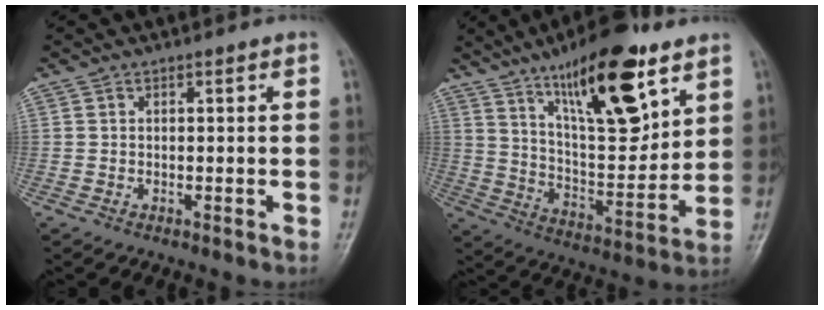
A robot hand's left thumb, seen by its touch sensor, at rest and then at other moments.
{"total": 20.8, "force": [11.9, 6.8, 15.6], "torque": [-0.212, -0.060, 0.206]}